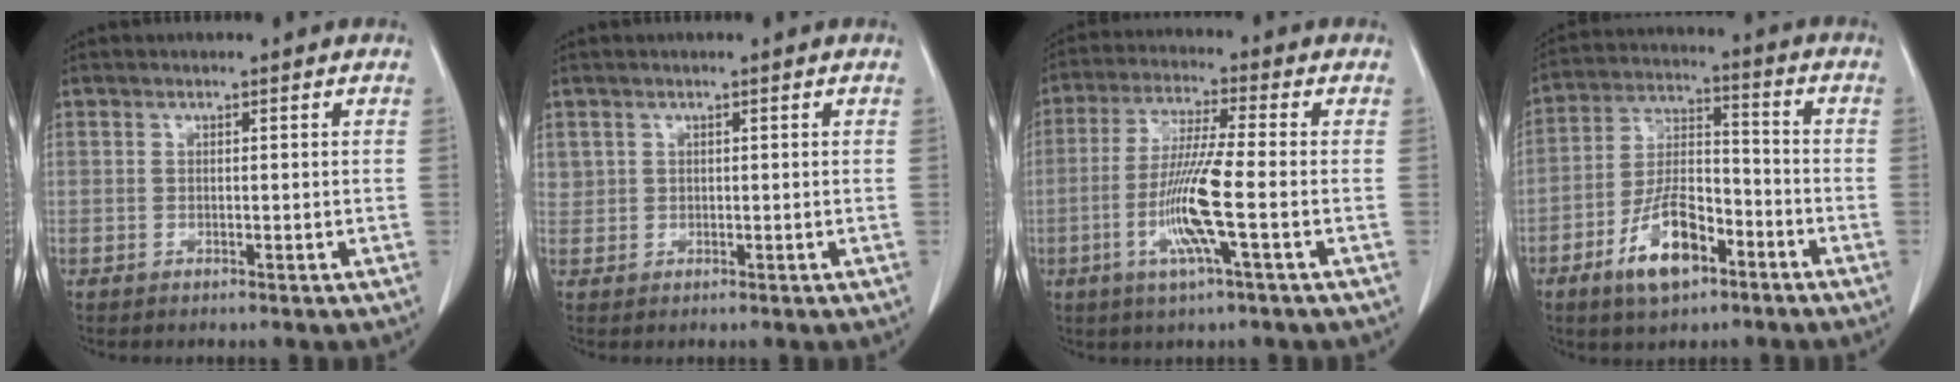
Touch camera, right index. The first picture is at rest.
{"total": 1.4, "force": [0.7, 1.2, 0.1], "torque": [0.013, 0.008, 0.011]}
{"total": 10.0, "force": [-2.7, -0.3, 9.7], "torque": [-0.195, -0.010, -0.056]}
{"total": 11.2, "force": [-6.0, 4.9, 8.1], "torque": [-0.163, 0.010, -0.104]}